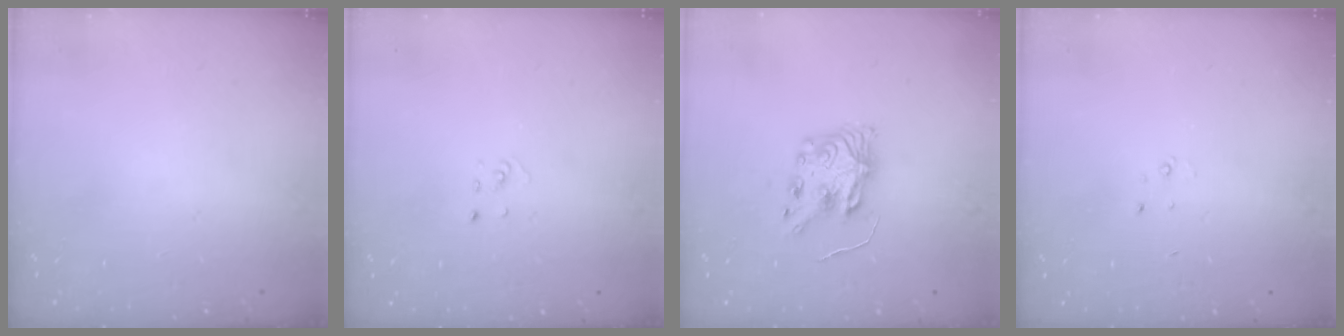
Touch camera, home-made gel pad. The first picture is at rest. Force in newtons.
{"total": 2.1, "press": 2.1, "slide": 0.1}
{"total": 8.5, "press": 8.5, "slide": 0.3}
{"total": 2.3, "press": 2.3, "slide": 0.3}